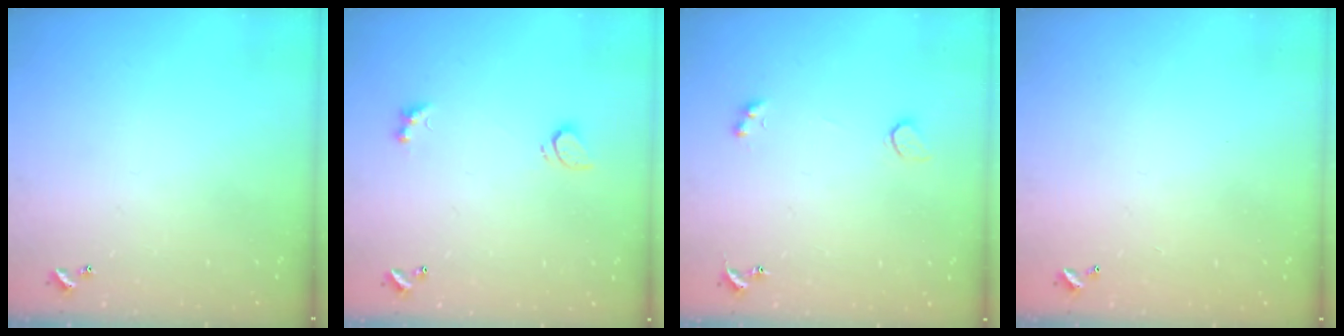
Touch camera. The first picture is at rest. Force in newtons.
{"total": 3.0, "press": 2.7, "slide": 1.1}
{"total": 2.1, "press": 1.9, "slide": 1.0}
{"total": 2.9, "press": 2.9, "slide": 0.1}